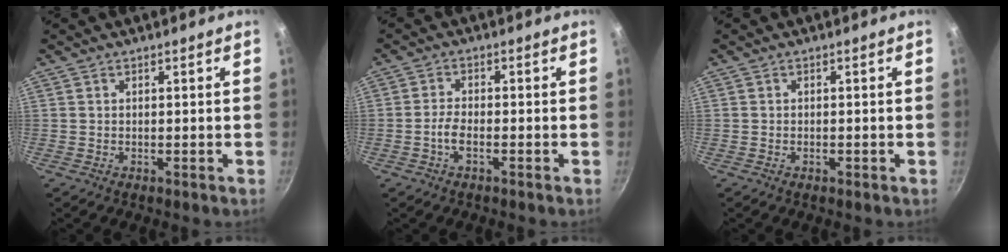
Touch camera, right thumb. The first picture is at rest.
{"total": 3.2, "force": [-1.5, 1.3, 2.6], "torque": [-0.056, 0.014, -0.034]}
{"total": 0.6, "force": [-0.3, 0.3, 0.4], "torque": [-0.006, 0.003, -0.006]}